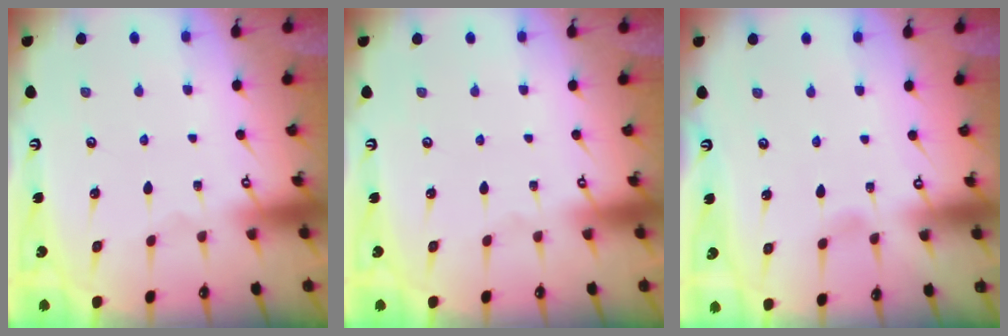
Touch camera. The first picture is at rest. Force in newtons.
{"total": 0.0}
{"total": 3.6, "press": 3.6, "slide": 0.4}